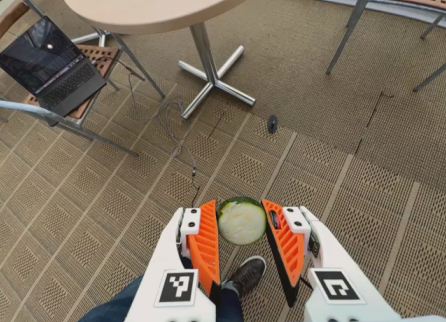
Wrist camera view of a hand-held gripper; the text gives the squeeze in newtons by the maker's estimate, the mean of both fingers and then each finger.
{"total": 9.7, "left": 9.2, "right": 10.2}